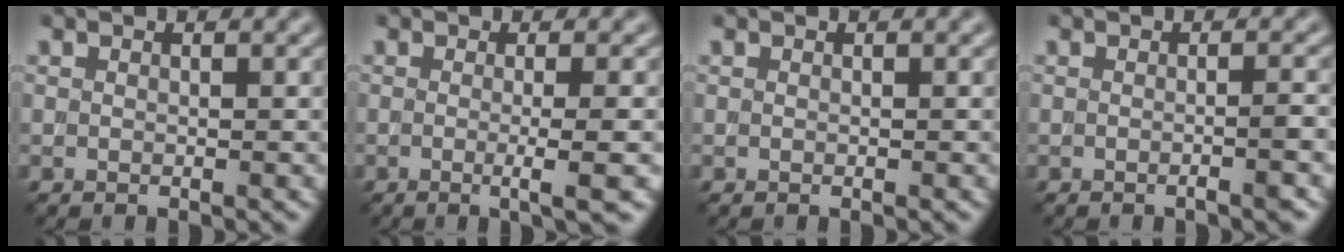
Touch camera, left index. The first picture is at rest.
{"total": 3.4, "force": [-0.4, 0.8, 3.3], "torque": [-0.041, -0.007, -0.010]}
{"total": 0.0}
{"total": 2.2, "force": [-0.6, 0.7, 2.0], "torque": [-0.006, 0.007, -0.010]}